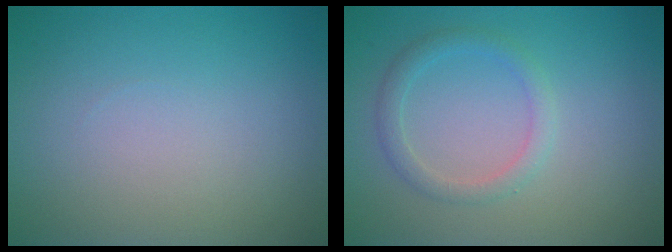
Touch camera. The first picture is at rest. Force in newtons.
{"total": 1.9, "press": 1.9, "slide": 0.0}